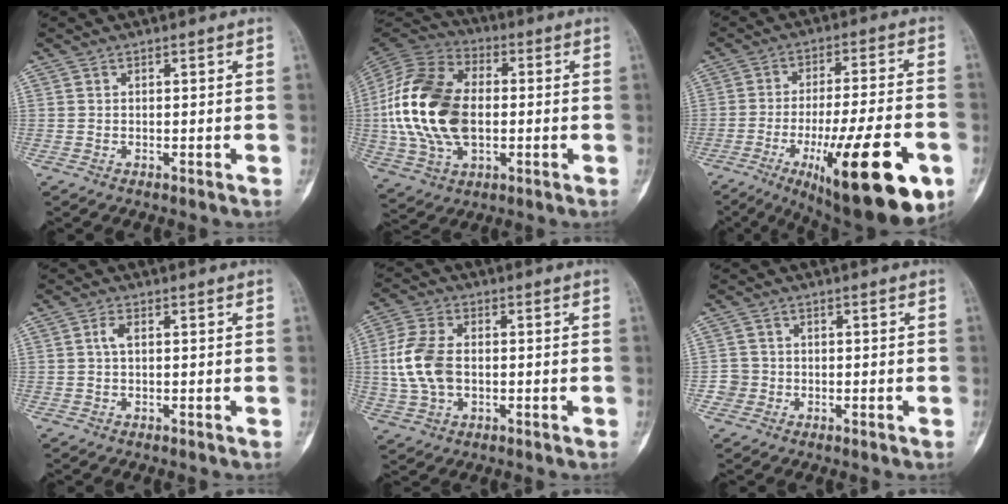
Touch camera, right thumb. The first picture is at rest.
{"total": 22.6, "force": [-0.4, 14.1, 17.6], "torque": [-0.355, 0.008, -0.005]}
{"total": 24.3, "force": [-9.7, 6.5, 21.3], "torque": [-0.287, 0.020, -0.134]}
{"total": 1.9, "force": [0.2, 0.9, 1.6], "torque": [-0.037, 0.003, 0.003]}
{"total": 10.5, "force": [-0.1, 6.8, 8.1], "torque": [-0.172, 0.009, -0.001]}
{"total": 2.4, "force": [-0.6, 2.3, -0.1], "torque": [0.021, 0.009, -0.017]}